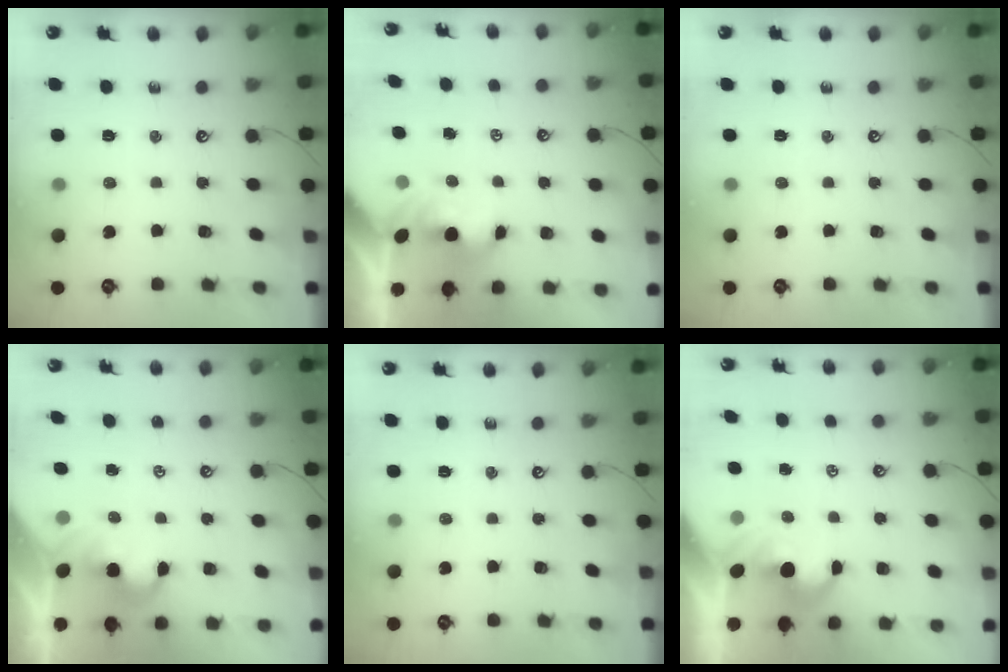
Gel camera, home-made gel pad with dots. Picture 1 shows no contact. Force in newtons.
{"total": 1.3, "press": 1.2, "slide": 0.6}
{"total": 0.0}
{"total": 2.0, "press": 1.9, "slide": 0.5}
{"total": 0.0}
{"total": 1.7, "press": 1.4, "slide": 1.0}